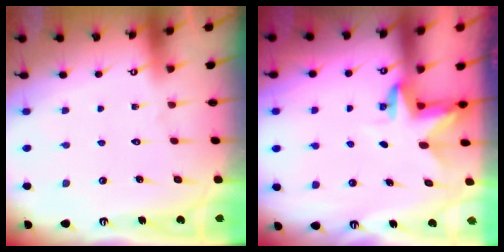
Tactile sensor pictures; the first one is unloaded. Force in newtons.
{"total": 3.2, "press": 3.2, "slide": 0.1}